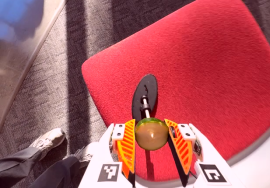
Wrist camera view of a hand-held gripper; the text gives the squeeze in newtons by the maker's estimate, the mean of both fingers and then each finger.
{"total": 7.9, "left": 8.1, "right": 7.7}